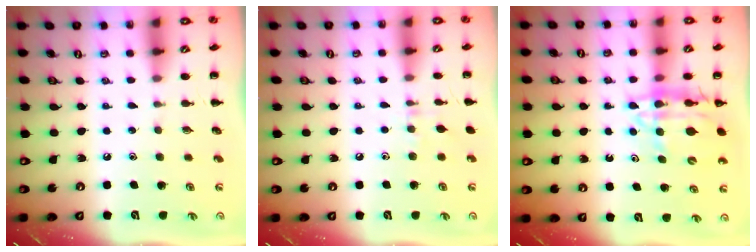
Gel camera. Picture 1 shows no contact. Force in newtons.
{"total": 6.0, "press": 5.7, "slide": 1.9}
{"total": 12.7, "press": 12.2, "slide": 3.5}